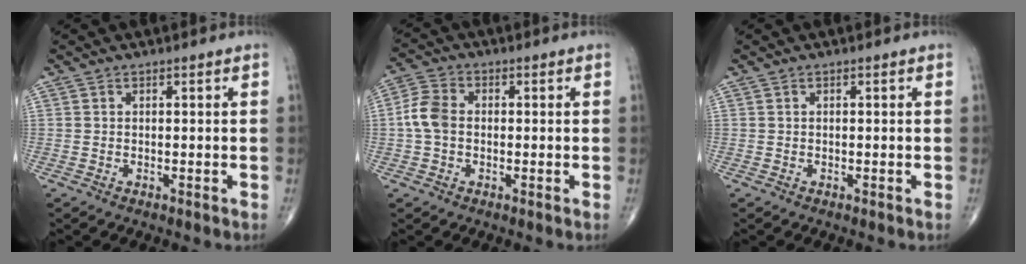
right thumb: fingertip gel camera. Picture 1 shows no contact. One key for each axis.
{"total": 5.7, "fx": -0.3, "fy": 4.1, "fz": 4.0, "tx": -0.085, "ty": 0.017, "tz": -0.014}
{"total": 0.0}